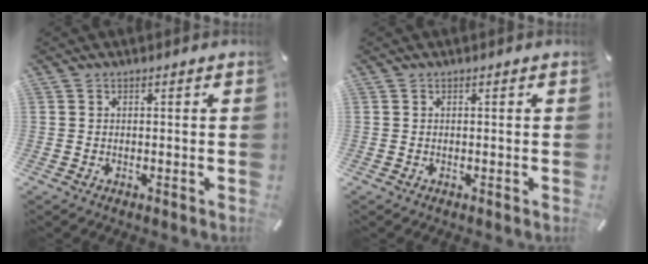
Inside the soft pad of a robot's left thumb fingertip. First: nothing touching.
{"total": 0.0}